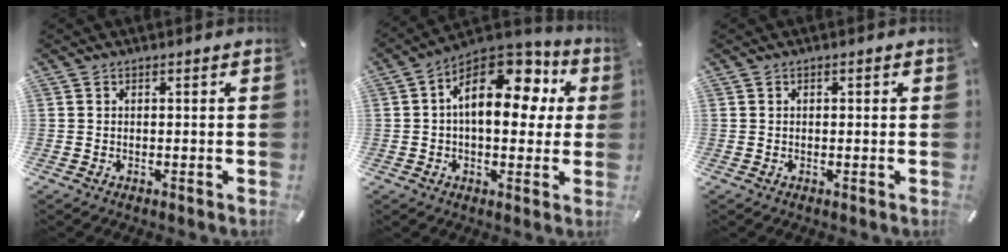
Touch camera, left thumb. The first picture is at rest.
{"total": 17.1, "force": [4.8, 9.8, 13.1], "torque": [-0.200, -0.022, 0.081]}
{"total": 0.6, "force": [0.0, 0.4, 0.5], "torque": [-0.009, 0.002, -0.001]}